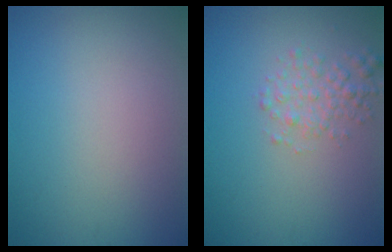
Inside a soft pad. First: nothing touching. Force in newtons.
{"total": 2.2, "press": 2.2, "slide": 0.1}